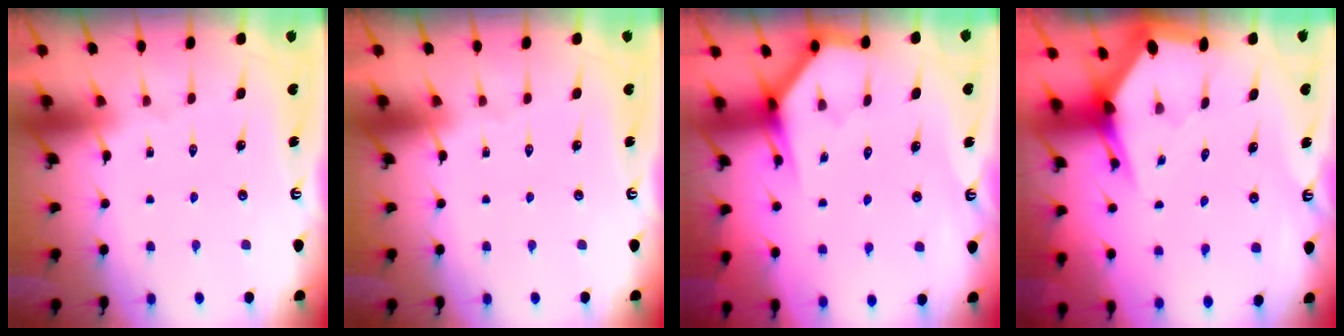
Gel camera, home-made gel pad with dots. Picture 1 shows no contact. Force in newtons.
{"total": 0.0}
{"total": 4.0, "press": 3.9, "slide": 0.3}
{"total": 4.1, "press": 4.0, "slide": 0.5}